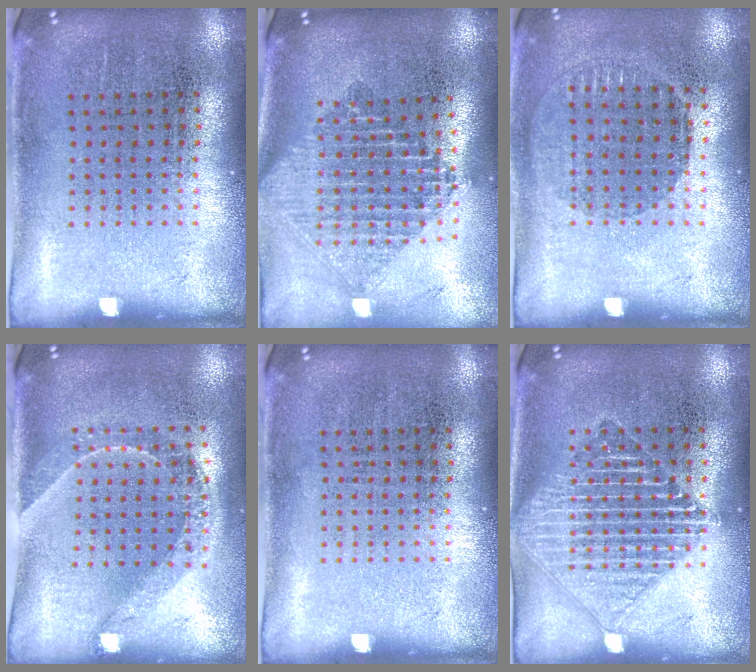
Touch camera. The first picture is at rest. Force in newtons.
{"total": 2.2, "press": 1.7, "slide": 1.4}
{"total": 0.9, "press": 0.9, "slide": 0.3}
{"total": 1.5, "press": 1.3, "slide": 0.9}
{"total": 0.0}
{"total": 1.8, "press": 1.8, "slide": 0.2}